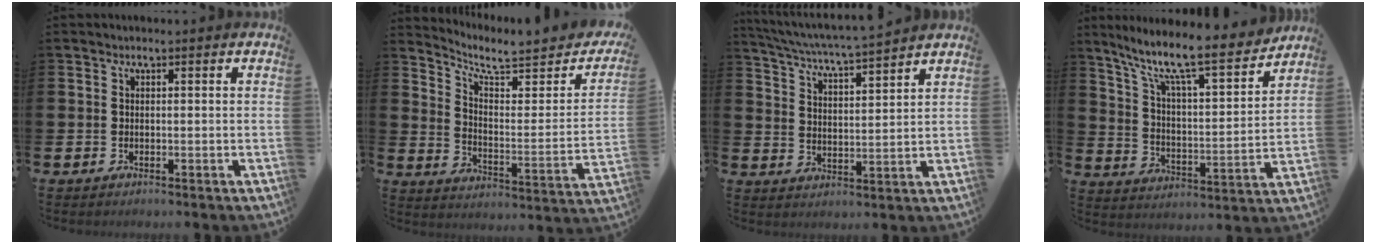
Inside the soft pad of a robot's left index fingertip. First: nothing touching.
{"total": 5.8, "force": [5.1, 1.3, 2.4], "torque": [-0.063, -0.048, 0.078]}
{"total": 5.4, "force": [5.1, -0.3, 1.5], "torque": [-0.052, -0.038, 0.088]}
{"total": 10.4, "force": [8.7, 1.6, 5.6], "torque": [-0.131, -0.063, 0.138]}